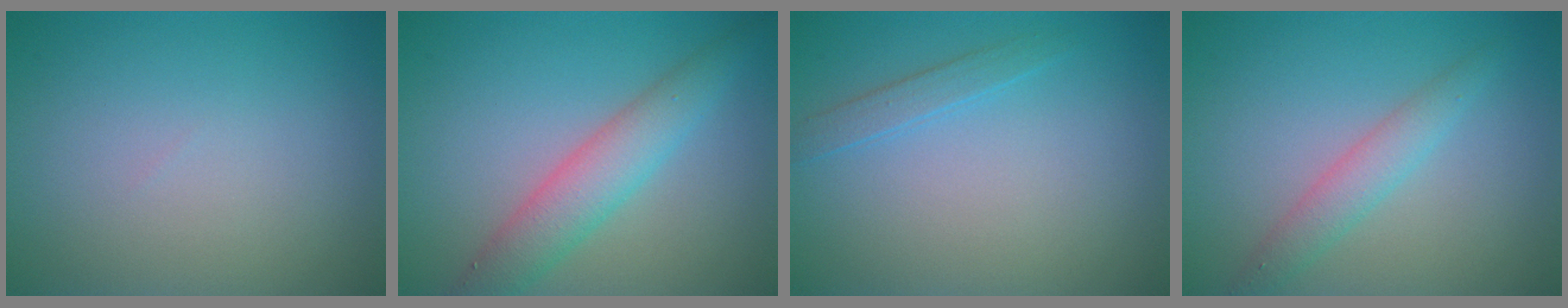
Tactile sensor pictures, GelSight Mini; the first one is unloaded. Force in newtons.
{"total": 4.2, "press": 4.2, "slide": 0.2}
{"total": 1.3, "press": 1.3, "slide": 0.1}
{"total": 2.3, "press": 2.3, "slide": 0.1}